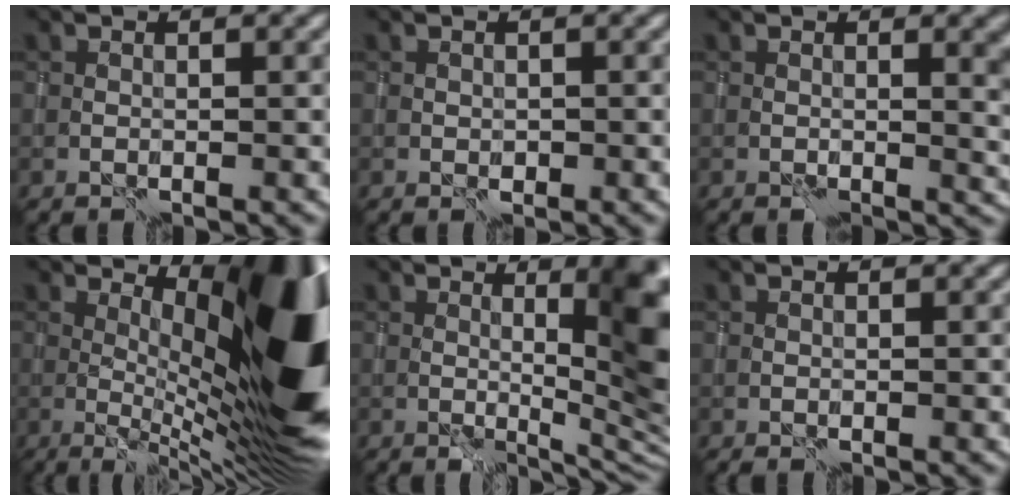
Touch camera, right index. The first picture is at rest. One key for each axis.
{"total": 0.7, "fx": -0.2, "fy": 0.7, "fz": 0.2, "tx": -0.003, "ty": -0.002, "tz": 0.001}
{"total": 4.5, "fx": 0.3, "fy": 1.8, "fz": 4.1, "tx": -0.034, "ty": -0.002, "tz": 0.008}
{"total": 15.4, "fx": 2.5, "fy": 5.3, "fz": 14.3, "tx": -0.162, "ty": 0.019, "tz": 0.037}
{"total": 10.5, "fx": 1.3, "fy": 3.1, "fz": 9.9, "tx": -0.101, "ty": 0.006, "tz": 0.026}
{"total": 0.0}